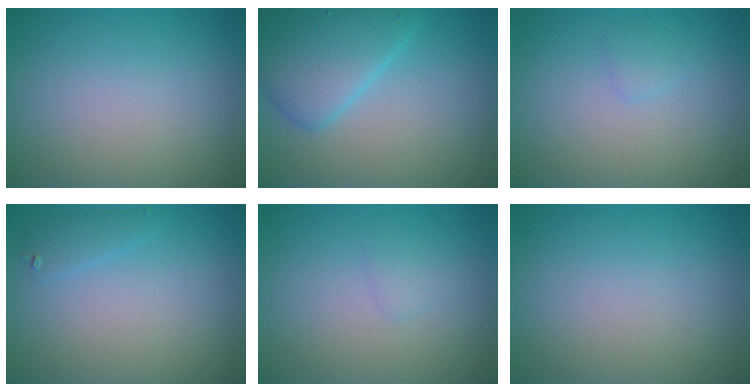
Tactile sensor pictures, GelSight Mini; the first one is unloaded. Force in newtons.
{"total": 5.1, "press": 5.1, "slide": 0.2}
{"total": 0.8, "press": 0.8, "slide": 0.1}
{"total": 1.1, "press": 1.1, "slide": 0.1}
{"total": 0.8, "press": 0.8, "slide": 0.1}
{"total": 0.0}